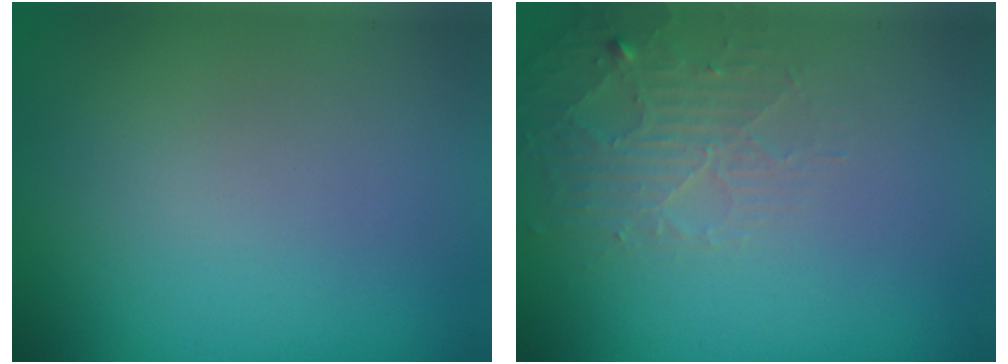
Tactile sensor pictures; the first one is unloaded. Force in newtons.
{"total": 2.6, "press": 2.6, "slide": 0.4}